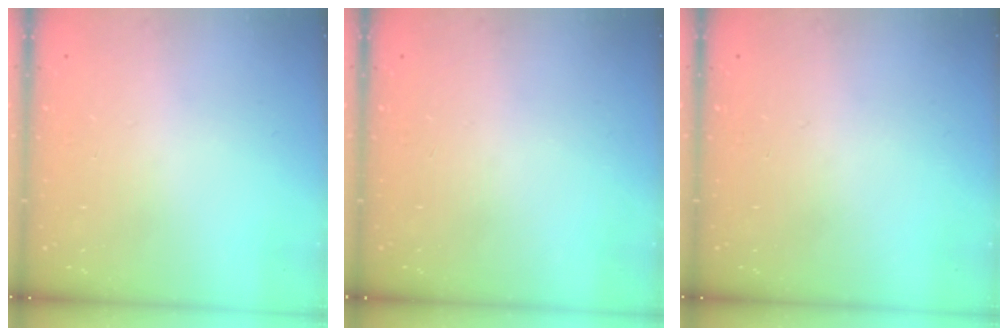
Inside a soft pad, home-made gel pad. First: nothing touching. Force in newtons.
{"total": 0.0}
{"total": 0.0}